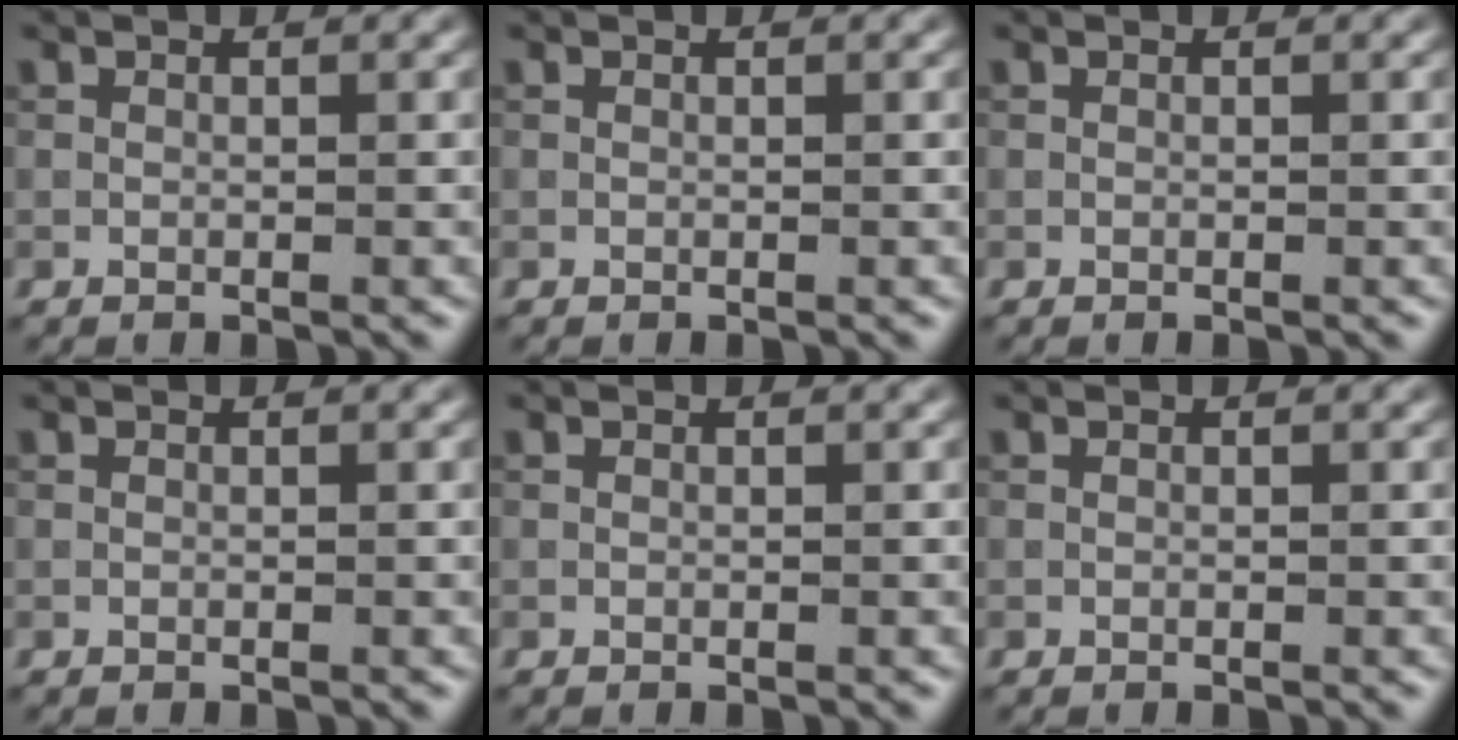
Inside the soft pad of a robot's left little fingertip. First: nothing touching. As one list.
[{"total": 0.0}, {"total": 0.0}, {"total": 0.0}, {"total": 0.0}, {"total": 0.0}]